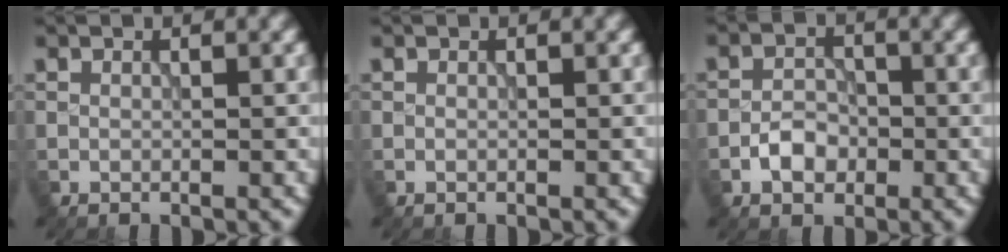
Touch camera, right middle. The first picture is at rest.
{"total": 0.0}
{"total": 2.6, "force": [-1.1, 1.8, 1.5], "torque": [-0.024, 0.006, -0.022]}